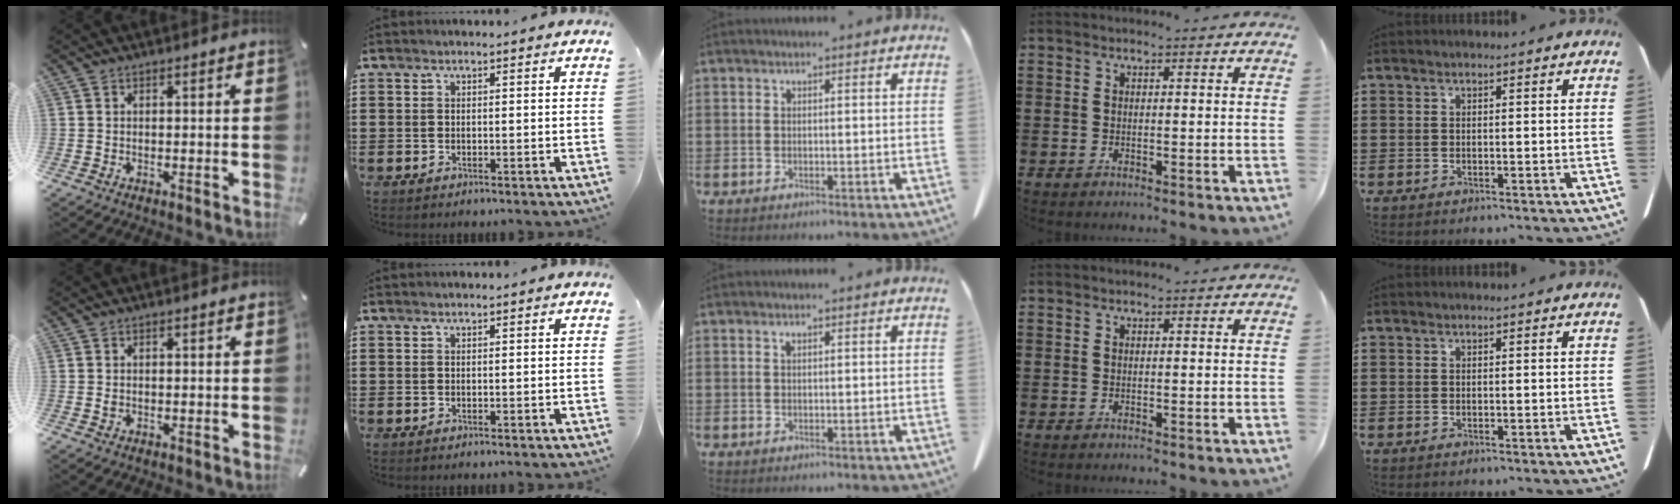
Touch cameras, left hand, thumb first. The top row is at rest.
{"thumb": {"total": 0.8, "force": [0.0, 0.6, 0.5], "torque": [-0.012, 0.001, -0.001]}, "middle": {"total": 0.6, "force": [0.4, 0.2, 0.5], "torque": [-0.011, -0.001, 0.008]}}